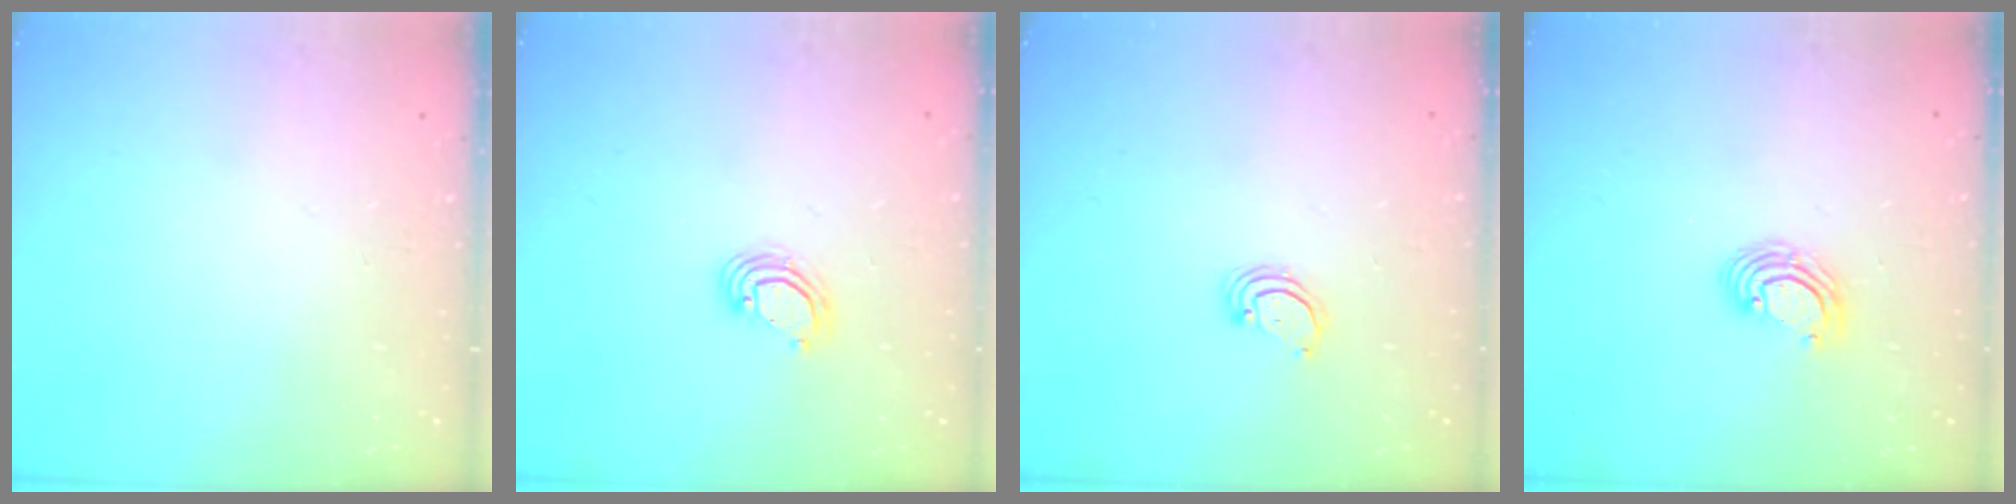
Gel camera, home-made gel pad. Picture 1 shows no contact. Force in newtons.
{"total": 4.8, "press": 4.8, "slide": 0.3}
{"total": 2.5, "press": 2.5, "slide": 0.2}
{"total": 4.5, "press": 4.5, "slide": 0.3}